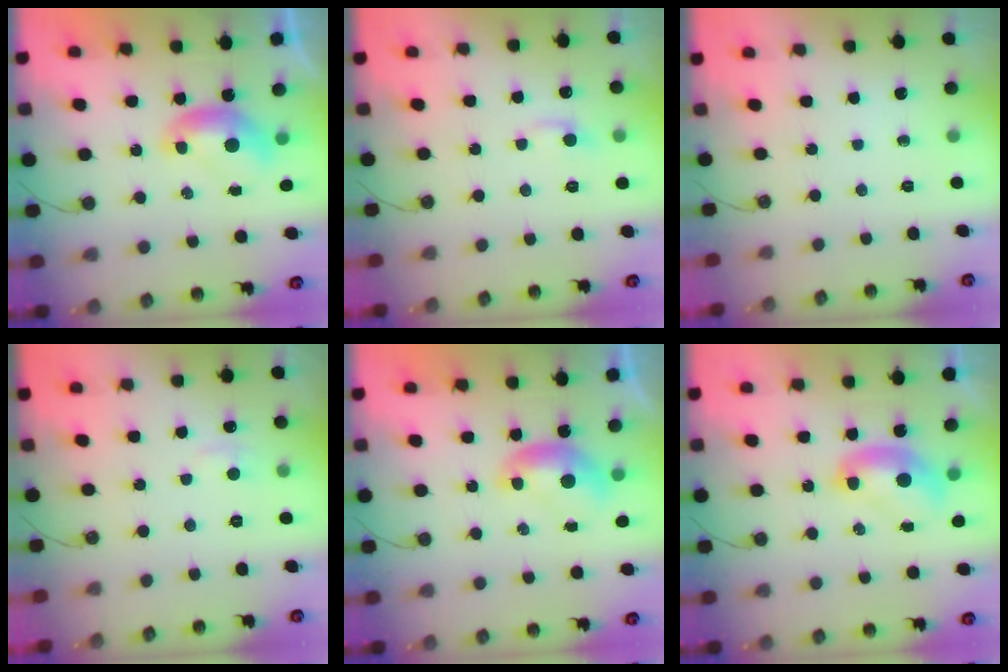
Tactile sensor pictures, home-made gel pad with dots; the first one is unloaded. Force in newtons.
{"total": 0.7, "press": 0.4, "slide": 0.6}
{"total": 0.0}
{"total": 2.9, "press": 2.8, "slide": 0.5}
{"total": 0.0}
{"total": 2.1, "press": 2.1, "slide": 0.2}